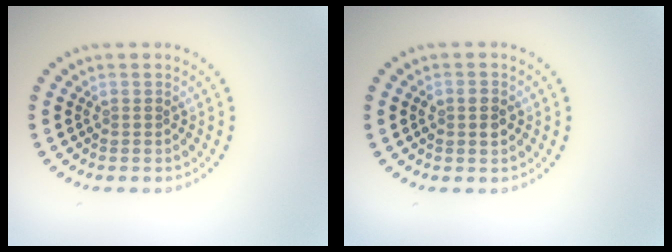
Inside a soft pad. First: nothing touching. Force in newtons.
{"total": 1.2, "press": 1.2, "slide": 0.1}